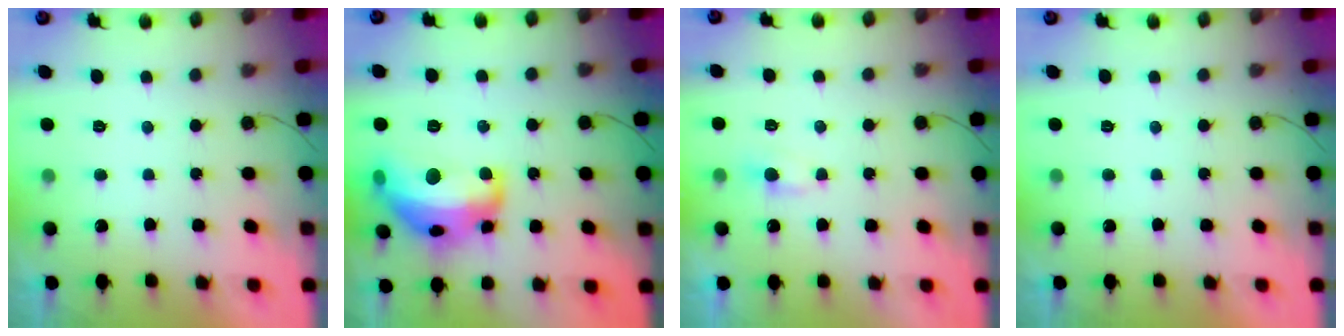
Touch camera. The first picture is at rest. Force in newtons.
{"total": 19.8, "press": 19.8, "slide": 0.8}
{"total": 3.3, "press": 3.3, "slide": 0.4}
{"total": 0.0}